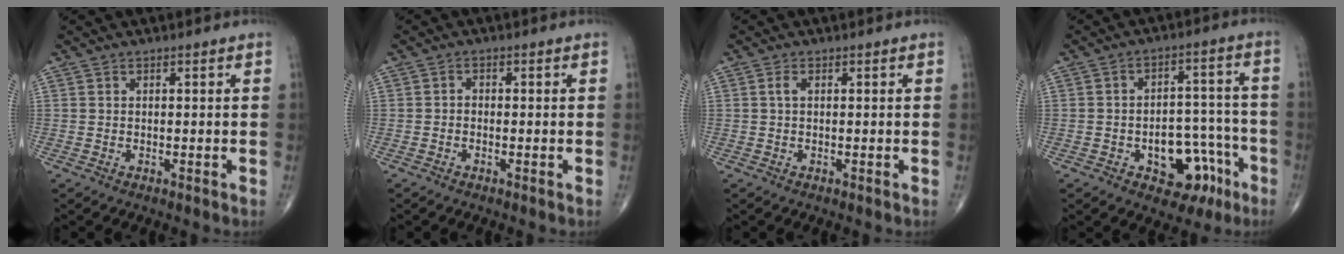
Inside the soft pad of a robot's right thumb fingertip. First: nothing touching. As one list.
[{"total": 1.0, "force": [-0.4, 0.7, 0.5], "torque": [-0.001, 0.004, -0.010]}, {"total": 1.2, "force": [0.2, 0.5, 1.1], "torque": [-0.026, 0.007, 0.004]}, {"total": 11.9, "force": [-5.5, 7.4, 7.5], "torque": [-0.056, 0.054, -0.069]}]